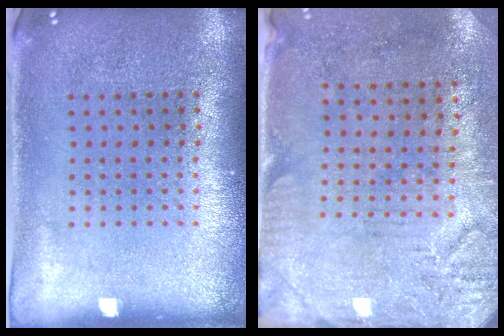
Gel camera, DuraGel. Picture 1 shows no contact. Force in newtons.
{"total": 3.3, "press": 2.6, "slide": 2.0}